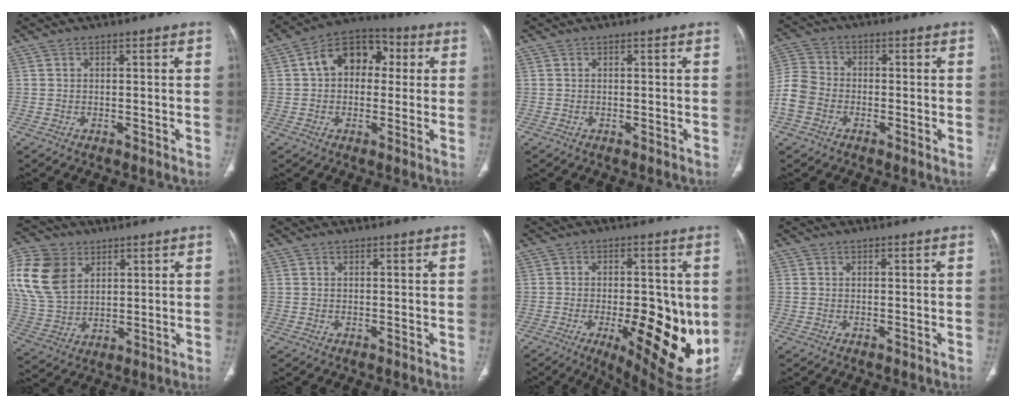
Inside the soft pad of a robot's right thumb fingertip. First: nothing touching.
{"total": 11.8, "force": [2.2, 8.4, 8.0], "torque": [-0.093, 0.030, 0.023]}
{"total": 0.0}
{"total": 7.4, "force": [-2.5, 5.9, 3.7], "torque": [-0.076, 0.018, -0.056]}
{"total": 17.2, "force": [6.0, 12.3, 10.4], "torque": [-0.221, -0.010, 0.123]}
{"total": 0.0}
{"total": 19.4, "force": [-3.3, 7.4, 17.6], "torque": [-0.207, -0.022, -0.022]}
{"total": 0.0}